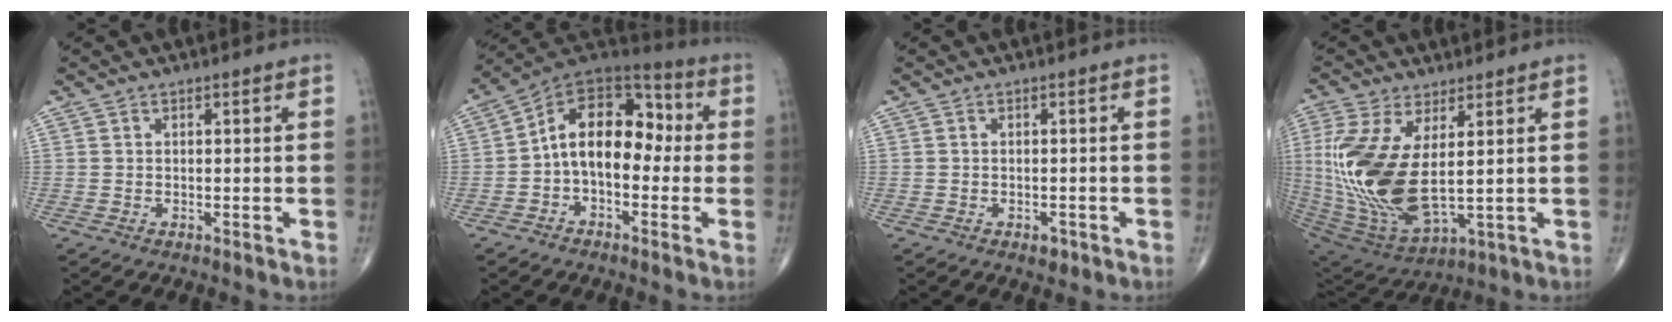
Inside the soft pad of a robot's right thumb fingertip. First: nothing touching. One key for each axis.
{"total": 14.6, "fx": -0.7, "fy": 9.1, "fz": 11.3, "tx": -0.146, "ty": 0.052, "tz": -0.028}
{"total": 1.7, "fx": -0.9, "fy": 1.0, "fz": 1.0, "tx": -0.010, "ty": 0.001, "tz": -0.011}
{"total": 19.7, "fx": 2.3, "fy": 8.8, "fz": 17.5, "tx": -0.393, "ty": -0.029, "tz": 0.062}